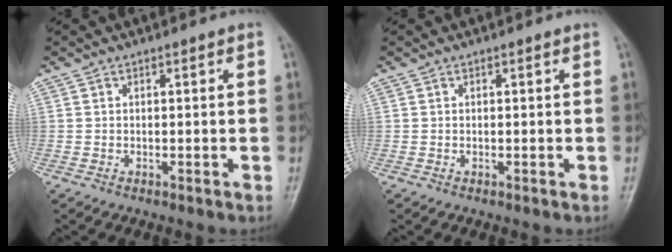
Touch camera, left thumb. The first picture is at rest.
{"total": 0.0}